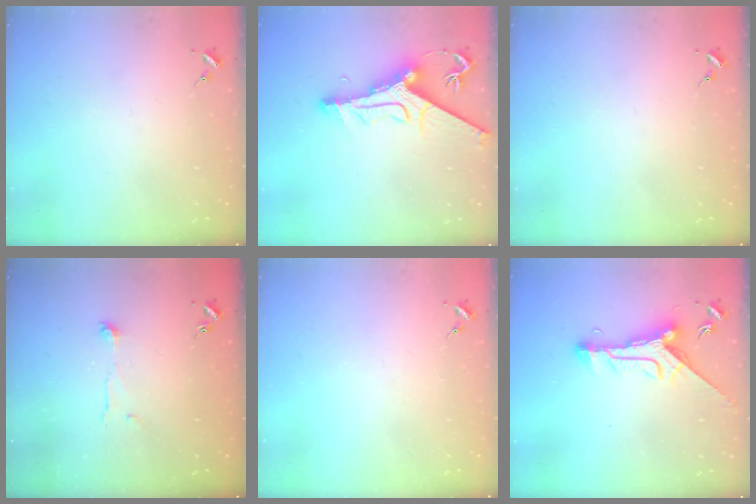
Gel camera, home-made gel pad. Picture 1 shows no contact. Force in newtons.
{"total": 13.8, "press": 13.7, "slide": 1.5}
{"total": 0.0}
{"total": 4.8, "press": 4.8, "slide": 0.4}
{"total": 0.0}
{"total": 12.2, "press": 12.1, "slide": 1.2}